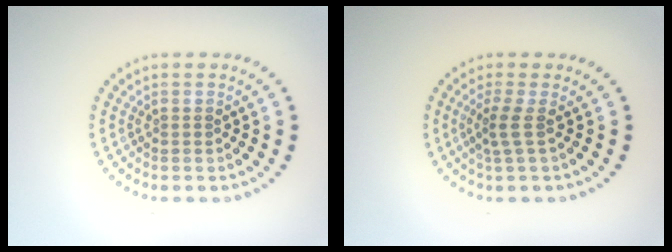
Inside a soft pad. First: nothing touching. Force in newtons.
{"total": 1.9, "press": 1.2, "slide": 1.4}